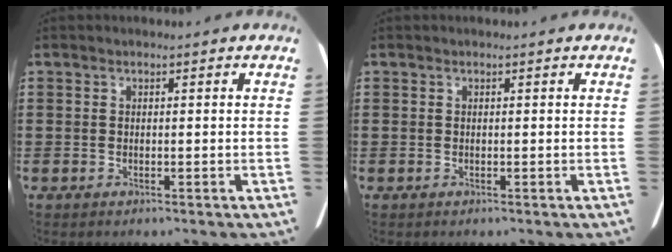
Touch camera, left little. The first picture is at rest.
{"total": 0.0}